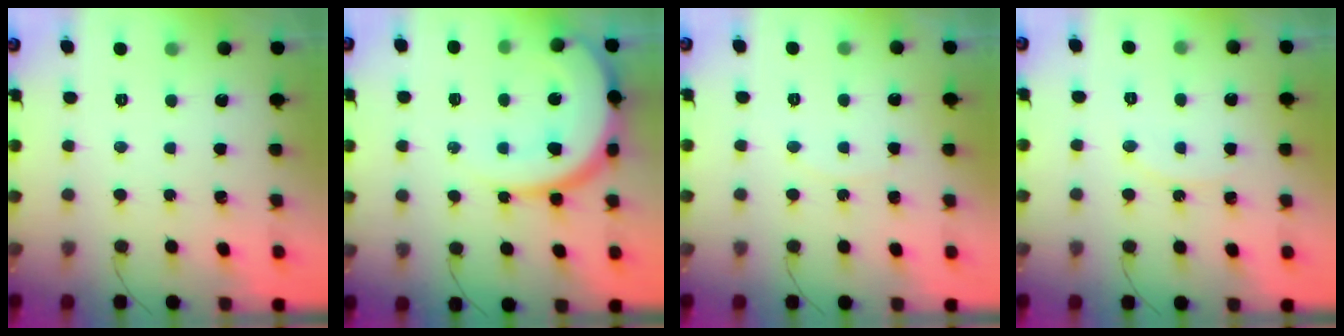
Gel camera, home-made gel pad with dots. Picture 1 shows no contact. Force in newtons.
{"total": 13.6, "press": 13.5, "slide": 1.6}
{"total": 3.9, "press": 3.9, "slide": 0.4}
{"total": 6.0, "press": 6.0, "slide": 0.2}